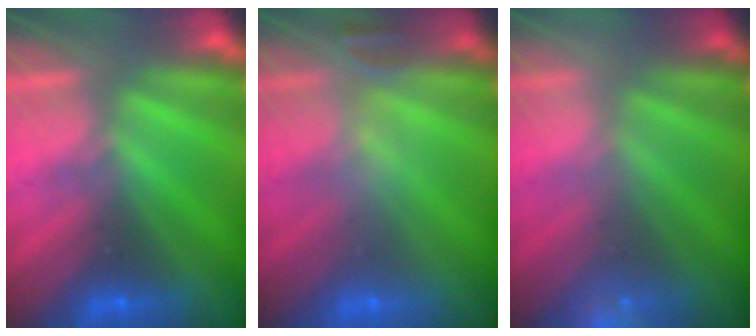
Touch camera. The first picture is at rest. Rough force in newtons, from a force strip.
{"total": 2.4}
{"total": 2.1}